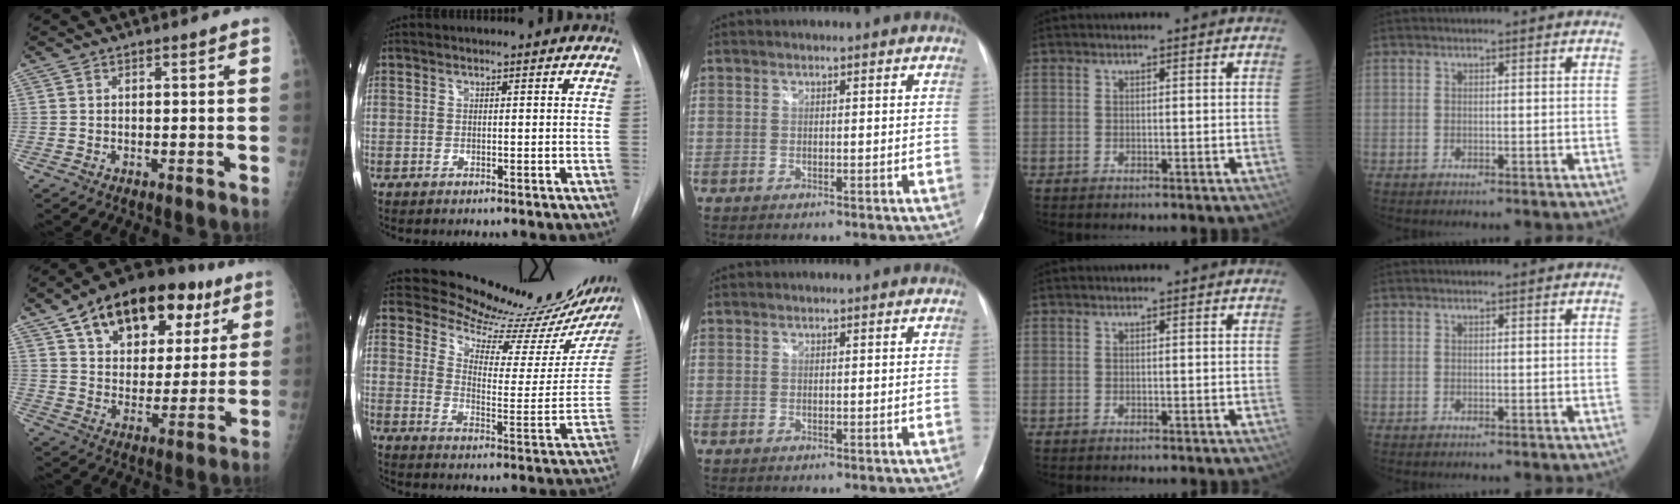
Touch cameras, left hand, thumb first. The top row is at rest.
{"thumb": {"total": 24.0, "force": [12.5, 13.8, 15.2], "torque": [-0.195, -0.002, 0.194]}, "index": {"total": 18.7, "force": [17.8, 1.9, 5.3], "torque": [-0.080, -0.112, 0.225]}}